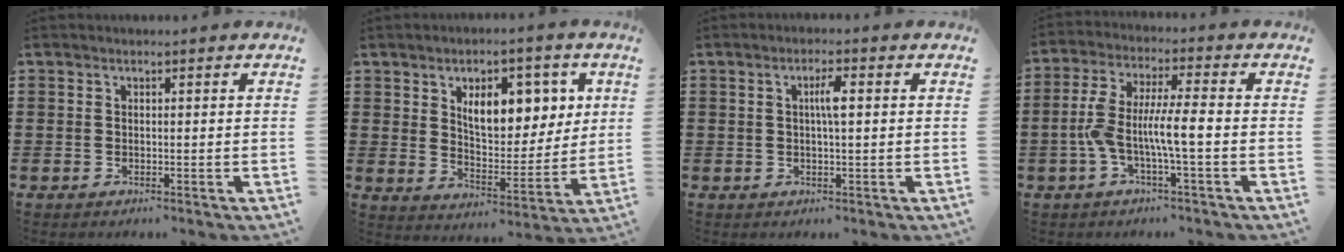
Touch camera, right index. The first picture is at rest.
{"total": 9.0, "force": [4.0, 4.9, 6.4], "torque": [-0.105, -0.004, 0.063]}
{"total": 2.7, "force": [0.4, 0.5, 2.6], "torque": [-0.051, 0.002, 0.003]}
{"total": 7.7, "force": [-1.9, 1.5, 7.3], "torque": [-0.155, -0.004, -0.045]}